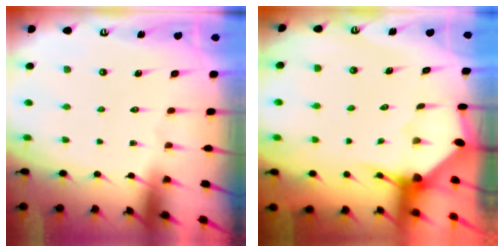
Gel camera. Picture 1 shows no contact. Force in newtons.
{"total": 3.5, "press": 3.5, "slide": 0.3}